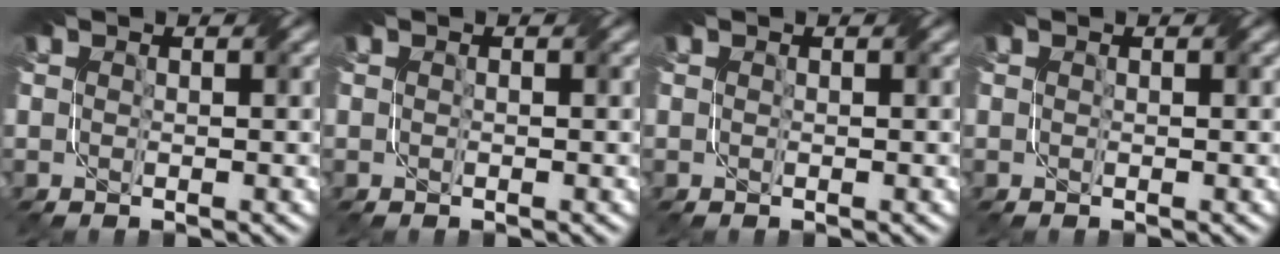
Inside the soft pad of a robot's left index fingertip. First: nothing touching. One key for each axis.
{"total": 0.0}
{"total": 0.0}
{"total": 0.0}